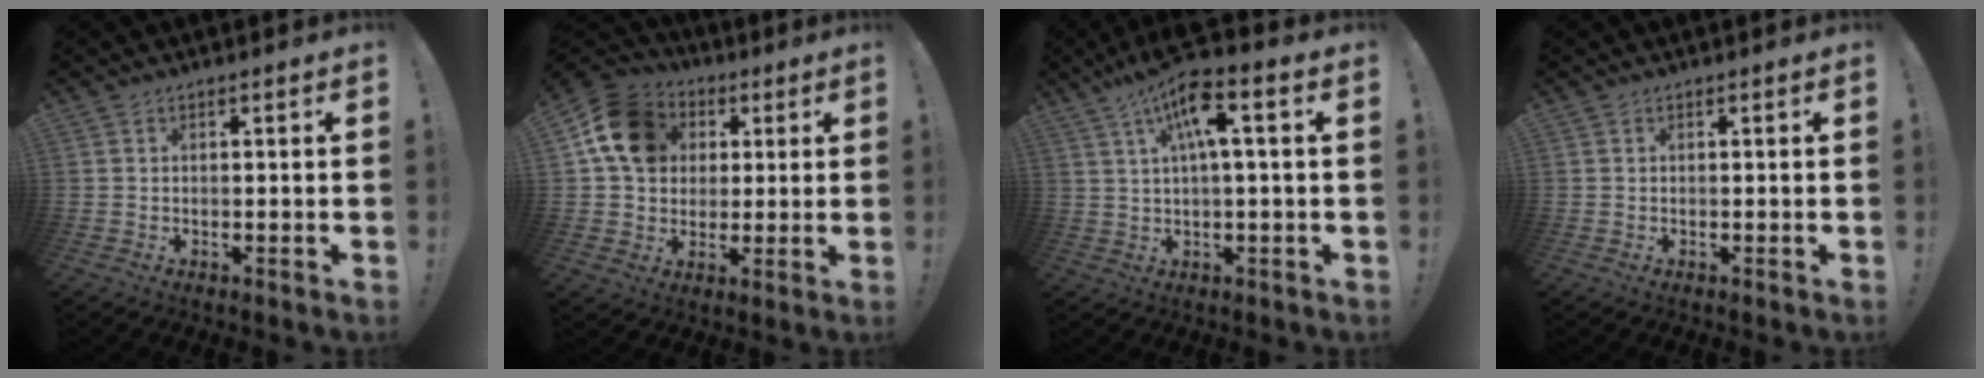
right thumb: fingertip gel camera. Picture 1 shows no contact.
{"total": 16.1, "force": [4.6, 13.0, 8.3], "torque": [-0.121, -0.005, 0.092]}
{"total": 12.2, "force": [4.4, 2.0, 11.2], "torque": [-0.195, -0.013, 0.065]}
{"total": 0.0}